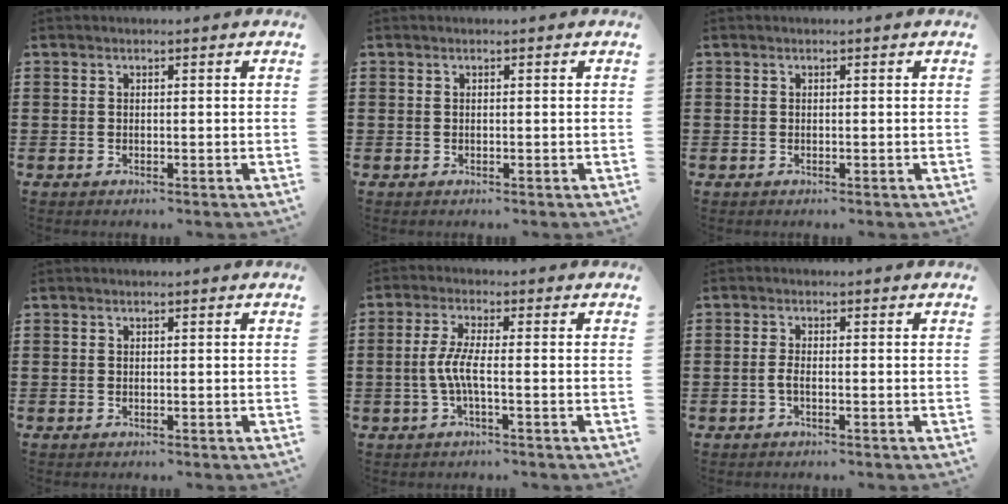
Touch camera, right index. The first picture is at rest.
{"total": 0.0}
{"total": 0.0}
{"total": 0.0}
{"total": 4.5, "force": [-1.0, 0.5, 4.4], "torque": [-0.109, -0.010, -0.031]}
{"total": 1.8, "force": [-0.7, 0.2, 1.6], "torque": [-0.047, -0.009, -0.016]}